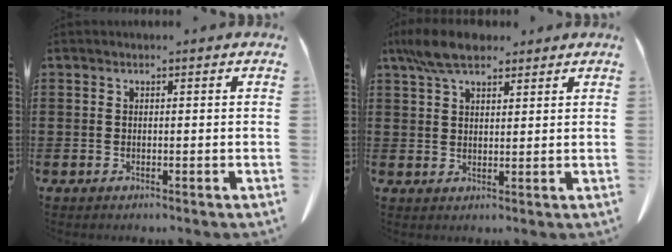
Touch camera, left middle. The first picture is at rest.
{"total": 6.7, "force": [5.0, 2.2, 3.9], "torque": [-0.091, -0.001, 0.094]}